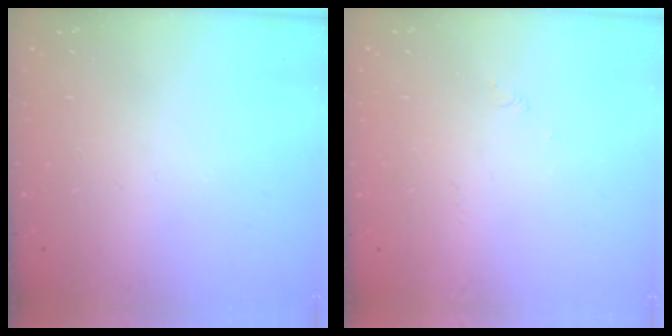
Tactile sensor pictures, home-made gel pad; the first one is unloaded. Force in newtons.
{"total": 1.7, "press": 1.6, "slide": 0.4}